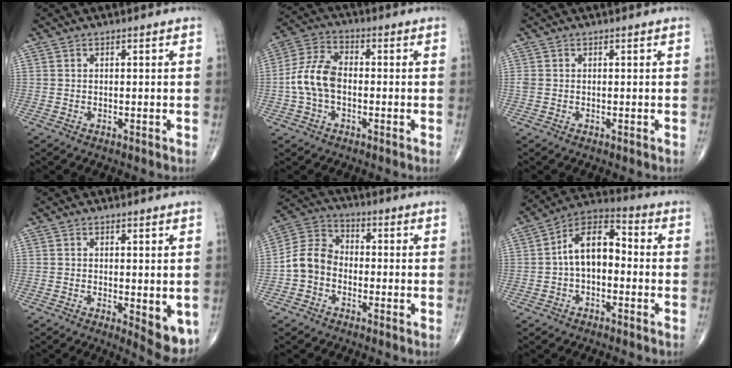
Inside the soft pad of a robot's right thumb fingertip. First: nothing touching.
{"total": 9.3, "force": [-1.2, 5.7, 7.2], "torque": [-0.148, 0.029, -0.032]}
{"total": 0.9, "force": [0.0, 0.7, 0.5], "torque": [-0.014, 0.002, 0.000]}
{"total": 6.8, "force": [-1.3, 2.5, 6.2], "torque": [-0.070, -0.017, -0.012]}
{"total": 7.9, "force": [-2.1, 6.4, 4.1], "torque": [-0.065, 0.033, -0.054]}
{"total": 10.6, "force": [-0.7, 6.3, 8.5], "torque": [-0.124, 0.041, -0.028]}